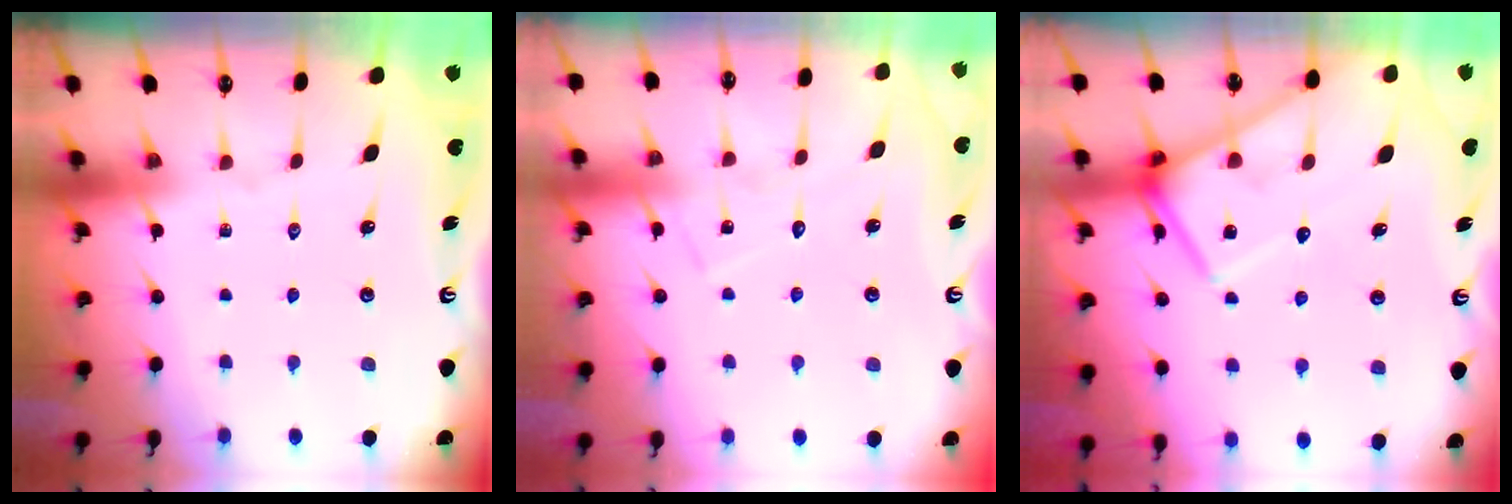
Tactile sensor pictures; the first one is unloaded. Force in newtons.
{"total": 8.1, "press": 8.1, "slide": 0.3}
{"total": 12.8, "press": 12.8, "slide": 0.9}